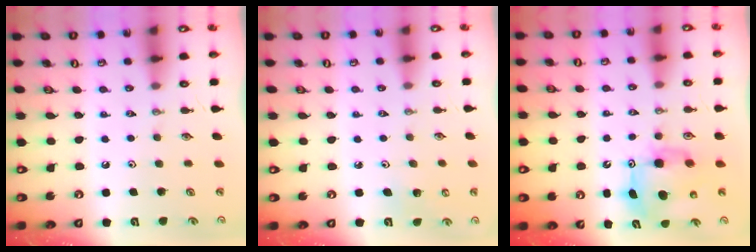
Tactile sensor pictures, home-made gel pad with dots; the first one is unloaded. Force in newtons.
{"total": 3.2, "press": 3.1, "slide": 0.8}
{"total": 9.8, "press": 9.7, "slide": 0.7}